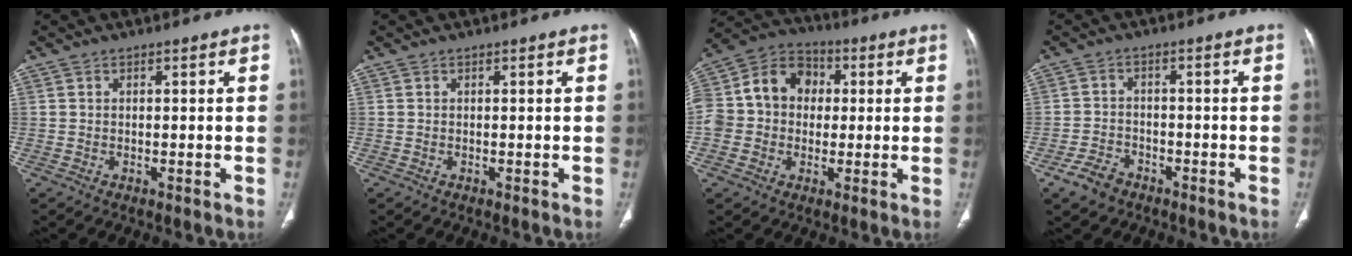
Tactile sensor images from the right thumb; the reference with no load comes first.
{"total": 0.0}
{"total": 14.9, "force": [0.9, 12.7, 7.7], "torque": [-0.132, 0.043, 0.010]}
{"total": 4.9, "force": [-3.2, 3.1, 1.8], "torque": [-0.034, 0.019, -0.056]}